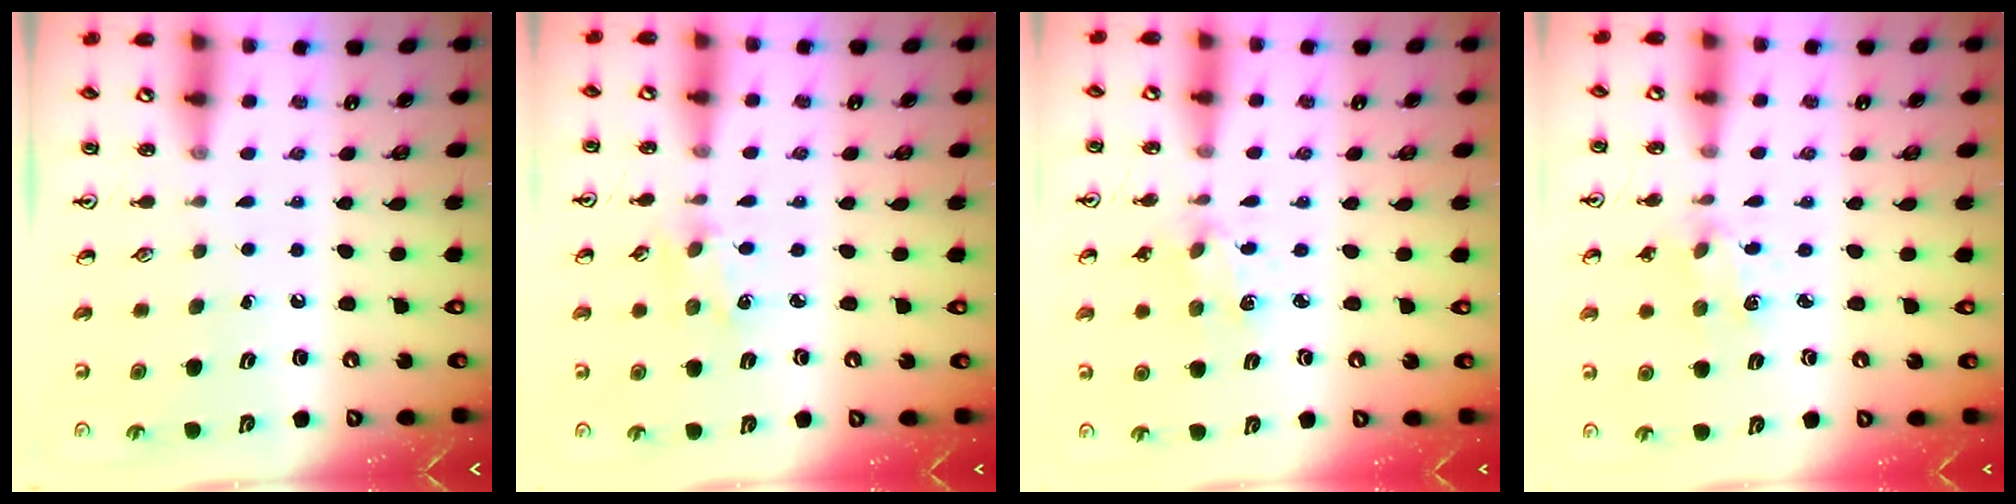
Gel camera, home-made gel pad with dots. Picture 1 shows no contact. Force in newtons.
{"total": 1.2, "press": 1.2, "slide": 0.2}
{"total": 2.0, "press": 2.0, "slide": 0.4}
{"total": 2.0, "press": 2.0, "slide": 0.4}